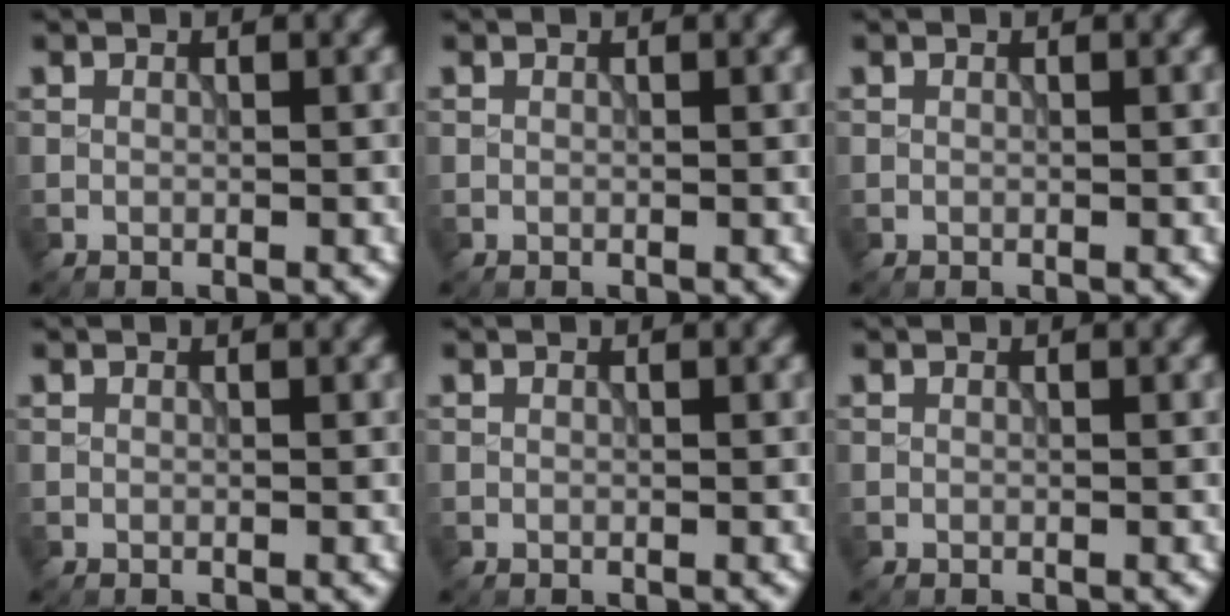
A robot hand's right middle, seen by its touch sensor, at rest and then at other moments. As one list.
[{"total": 0.0}, {"total": 0.0}, {"total": 0.0}, {"total": 0.0}, {"total": 0.0}]